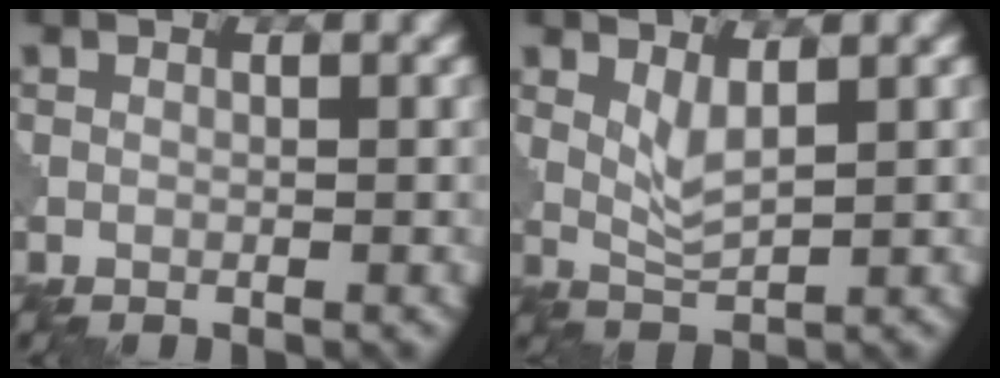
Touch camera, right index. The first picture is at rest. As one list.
[{"total": 2.2, "force": [1.1, 0.6, 1.9], "torque": [-0.045, -0.009, 0.025]}]